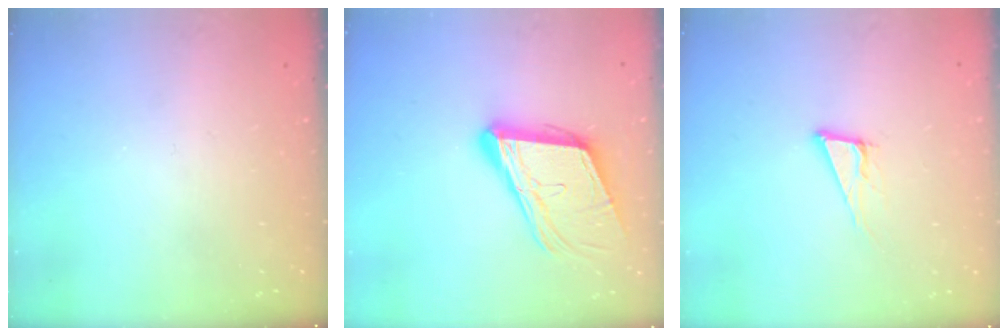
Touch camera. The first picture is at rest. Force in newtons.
{"total": 16.0, "press": 15.6, "slide": 3.7}
{"total": 9.8, "press": 9.2, "slide": 3.3}